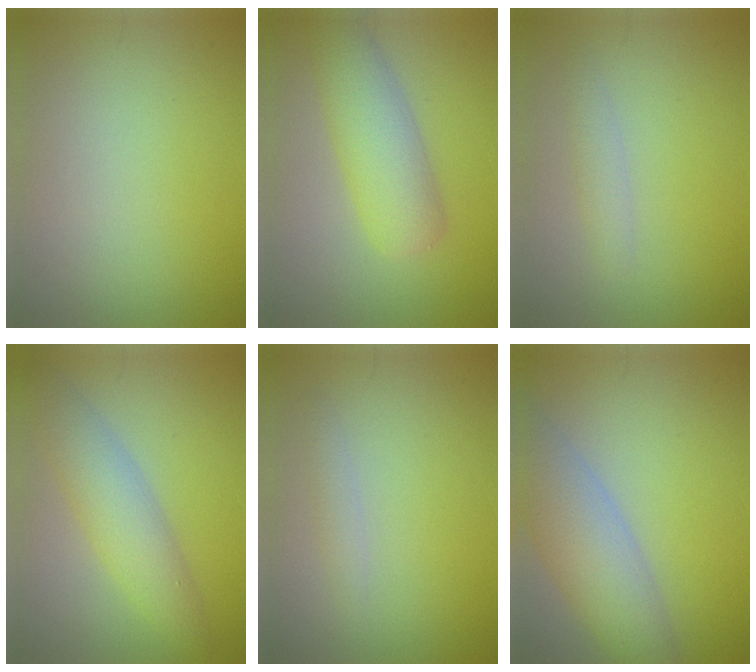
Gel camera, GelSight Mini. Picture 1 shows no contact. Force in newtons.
{"total": 5.4, "press": 5.4, "slide": 0.2}
{"total": 1.4, "press": 1.4, "slide": 0.1}
{"total": 4.6, "press": 4.6, "slide": 0.1}
{"total": 1.1, "press": 1.1, "slide": 0.0}
{"total": 6.6, "press": 6.6, "slide": 0.3}